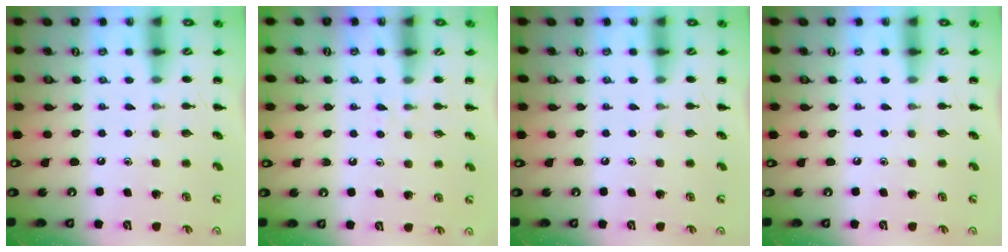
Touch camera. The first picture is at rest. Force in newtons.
{"total": 2.5, "press": 2.2, "slide": 1.1}
{"total": 0.0}
{"total": 0.0}